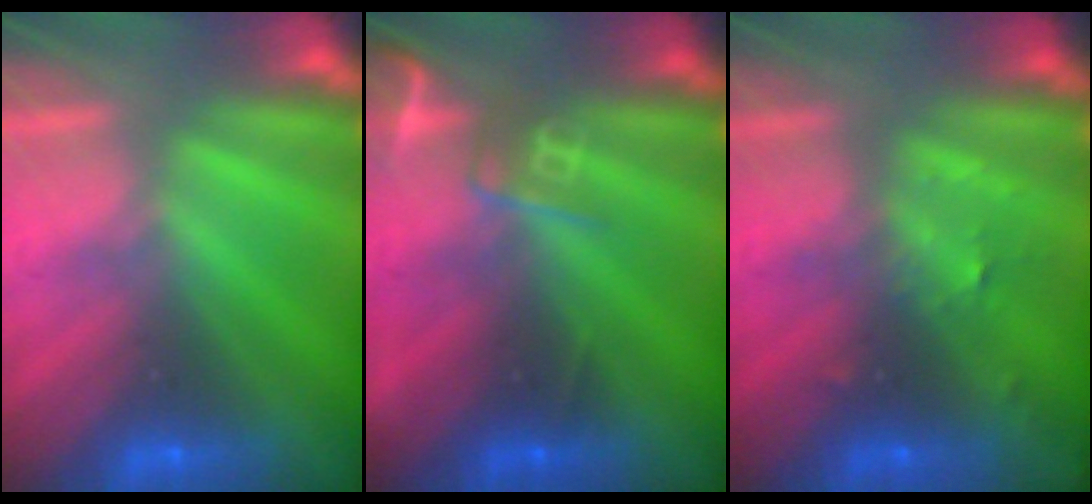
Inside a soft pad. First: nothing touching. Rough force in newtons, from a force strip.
{"total": 2.7}
{"total": 2.9}